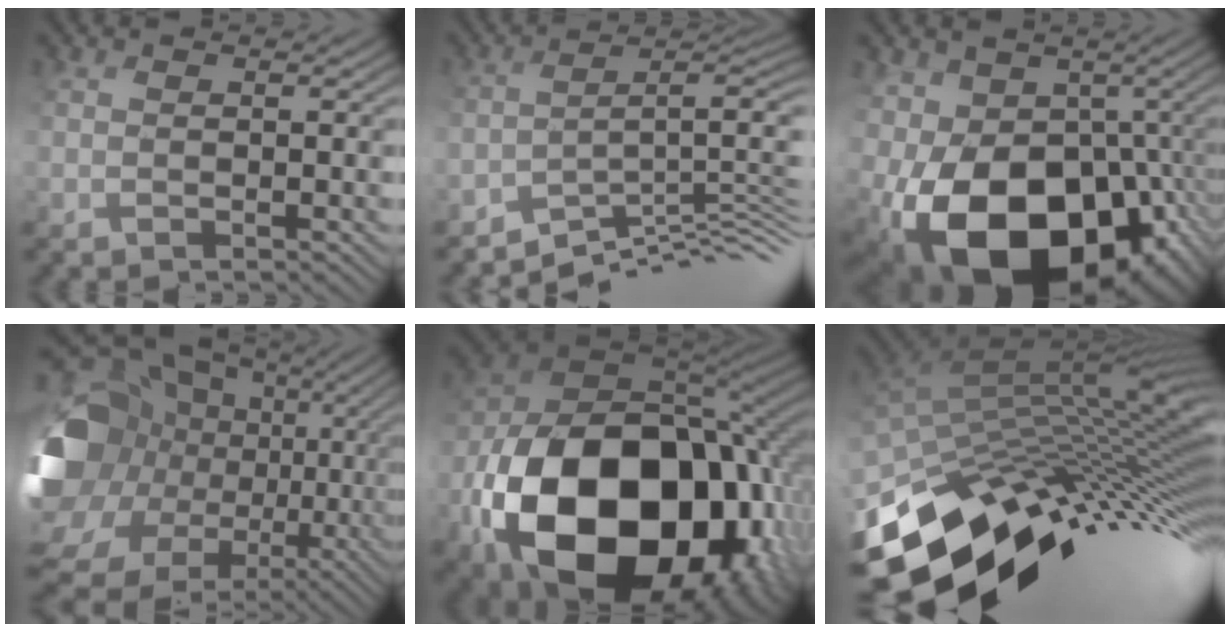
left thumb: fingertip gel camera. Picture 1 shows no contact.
{"total": 8.7, "force": [-6.1, 2.6, 5.6], "torque": [-0.092, 0.003, -0.093]}
{"total": 20.4, "force": [-7.5, 14.3, 12.5], "torque": [-0.231, -0.046, -0.086]}
{"total": 21.6, "force": [-2.5, 19.0, 9.8], "torque": [-0.261, -0.017, -0.039]}
{"total": 21.8, "force": [-7.1, 15.6, 13.5], "torque": [-0.320, -0.062, -0.068]}
{"total": 14.8, "force": [-6.8, 7.4, 10.8], "torque": [-0.207, 0.009, -0.100]}